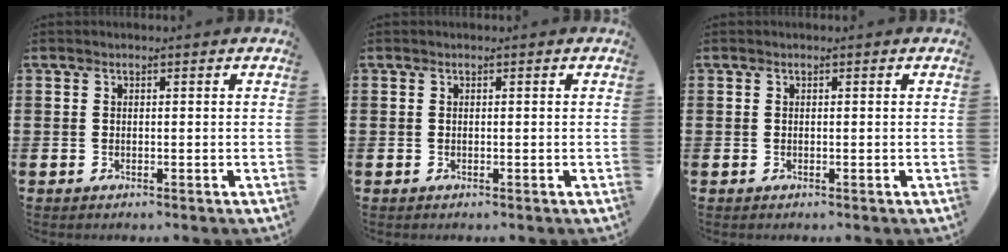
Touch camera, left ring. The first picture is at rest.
{"total": 0.0}
{"total": 0.0}